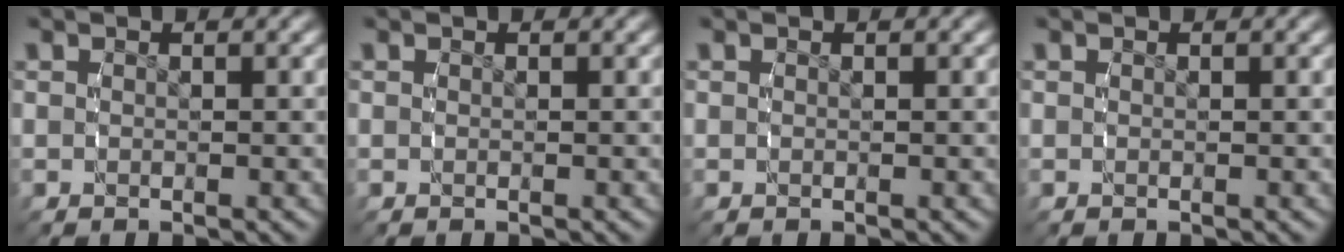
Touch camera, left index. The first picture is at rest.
{"total": 0.0}
{"total": 0.0}
{"total": 0.0}